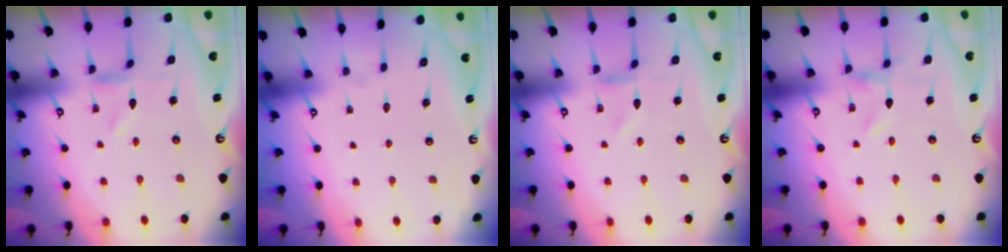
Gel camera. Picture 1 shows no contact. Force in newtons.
{"total": 1.4, "press": 1.4, "slide": 0.1}
{"total": 0.6, "press": 0.6, "slide": 0.2}
{"total": 0.0}